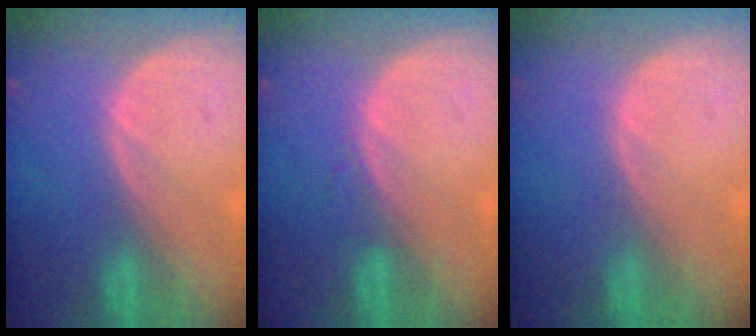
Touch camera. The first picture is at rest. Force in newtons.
{"total": 0.7, "press": 0.7, "slide": 0.1}
{"total": 0.0}